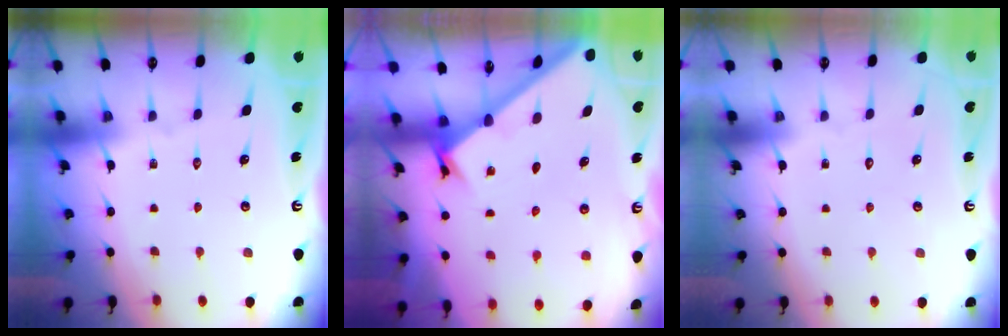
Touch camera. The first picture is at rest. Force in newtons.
{"total": 1.7, "press": 1.7, "slide": 0.1}
{"total": 1.6, "press": 1.5, "slide": 0.1}